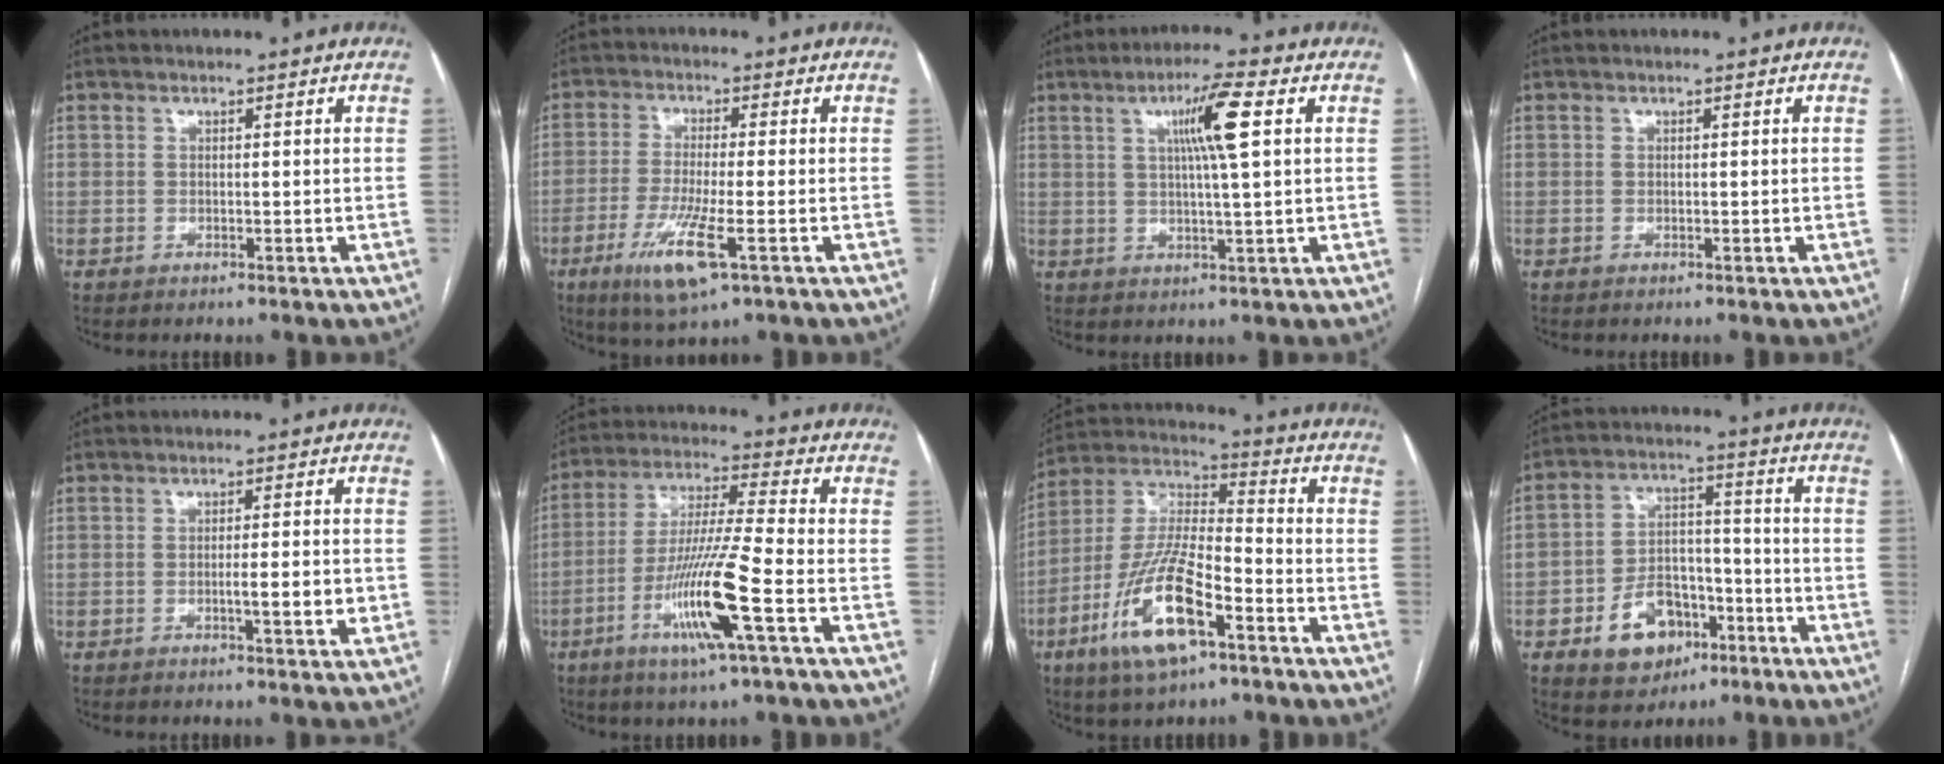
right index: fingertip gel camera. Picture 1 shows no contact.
{"total": 8.7, "force": [-3.8, 0.7, 7.8], "torque": [-0.154, -0.024, -0.068]}
{"total": 7.7, "force": [2.4, -0.3, 7.3], "torque": [-0.128, 0.005, 0.039]}
{"total": 0.0}
{"total": 4.1, "force": [-0.9, 0.4, 3.9], "torque": [-0.061, -0.003, -0.012]}
{"total": 13.5, "force": [-5.3, -0.6, 12.4], "torque": [-0.247, -0.016, -0.103]}
{"total": 16.1, "force": [-7.7, 4.6, 13.5], "torque": [-0.281, -0.005, -0.138]}
{"total": 10.7, "force": [-5.2, 7.3, 5.9], "torque": [-0.102, 0.023, -0.079]}